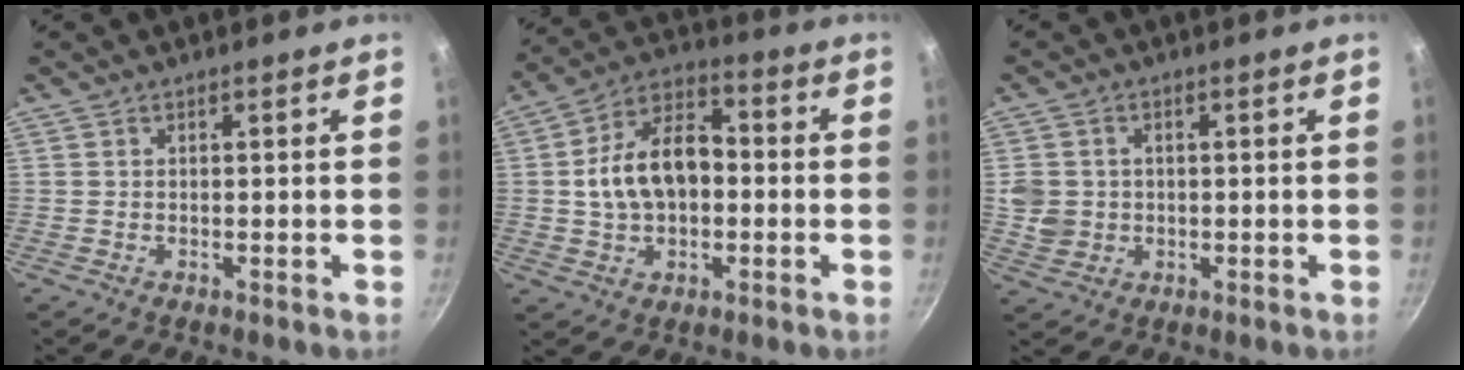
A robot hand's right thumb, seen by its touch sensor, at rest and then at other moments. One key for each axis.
{"total": 13.5, "fx": -0.1, "fy": 8.7, "fz": 10.4, "tx": -0.164, "ty": 0.029, "tz": -0.008}
{"total": 5.1, "fx": 0.1, "fy": 4.6, "fz": 2.3, "tx": -0.030, "ty": 0.002, "tz": 0.009}